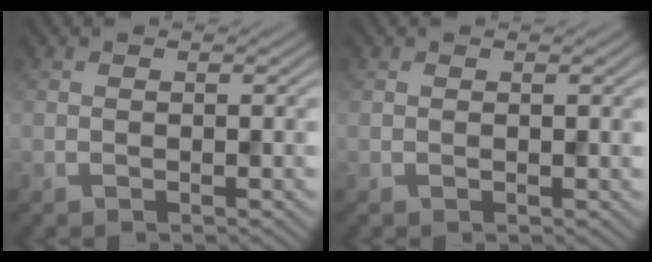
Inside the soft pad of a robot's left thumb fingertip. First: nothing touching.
{"total": 0.0}